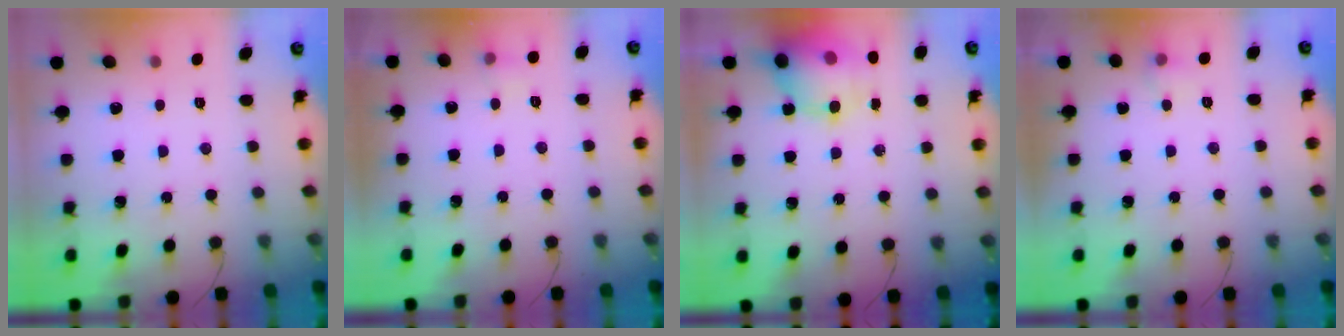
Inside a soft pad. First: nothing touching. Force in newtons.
{"total": 5.1, "press": 4.9, "slide": 1.4}
{"total": 14.6, "press": 14.0, "slide": 3.9}
{"total": 4.6, "press": 4.3, "slide": 1.7}